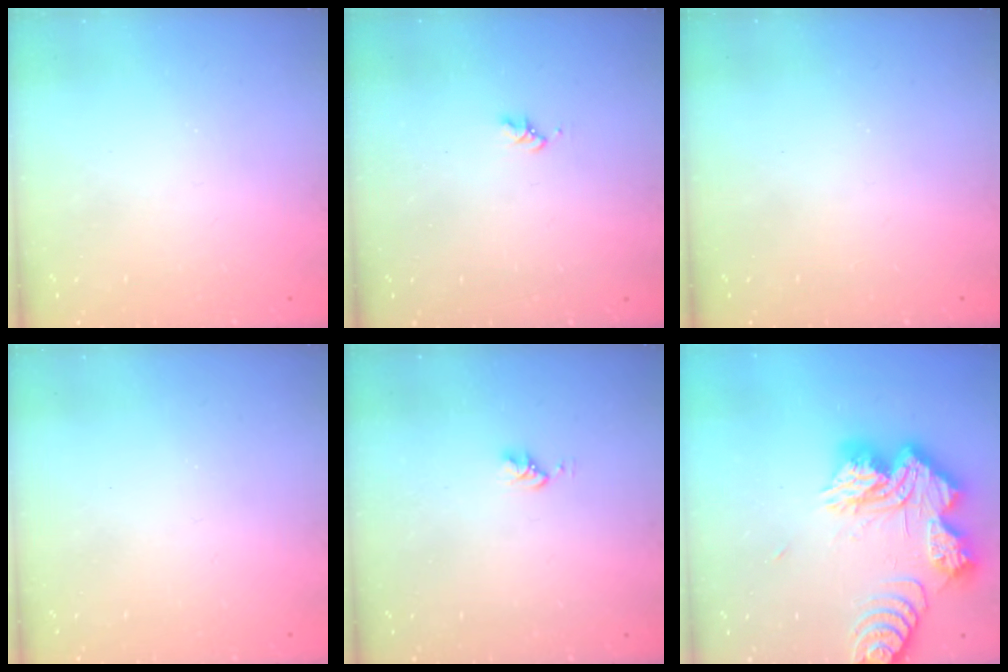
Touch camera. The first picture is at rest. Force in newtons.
{"total": 1.6, "press": 1.6, "slide": 0.3}
{"total": 0.0}
{"total": 0.0}
{"total": 3.0, "press": 3.0, "slide": 0.4}
{"total": 22.4, "press": 22.3, "slide": 1.9}